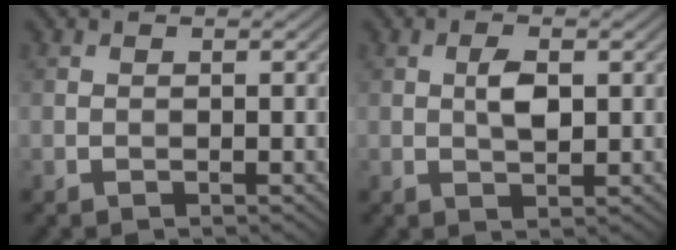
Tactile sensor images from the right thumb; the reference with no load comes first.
{"total": 3.0, "force": [0.4, 1.3, 2.6], "torque": [-0.052, 0.000, 0.007]}